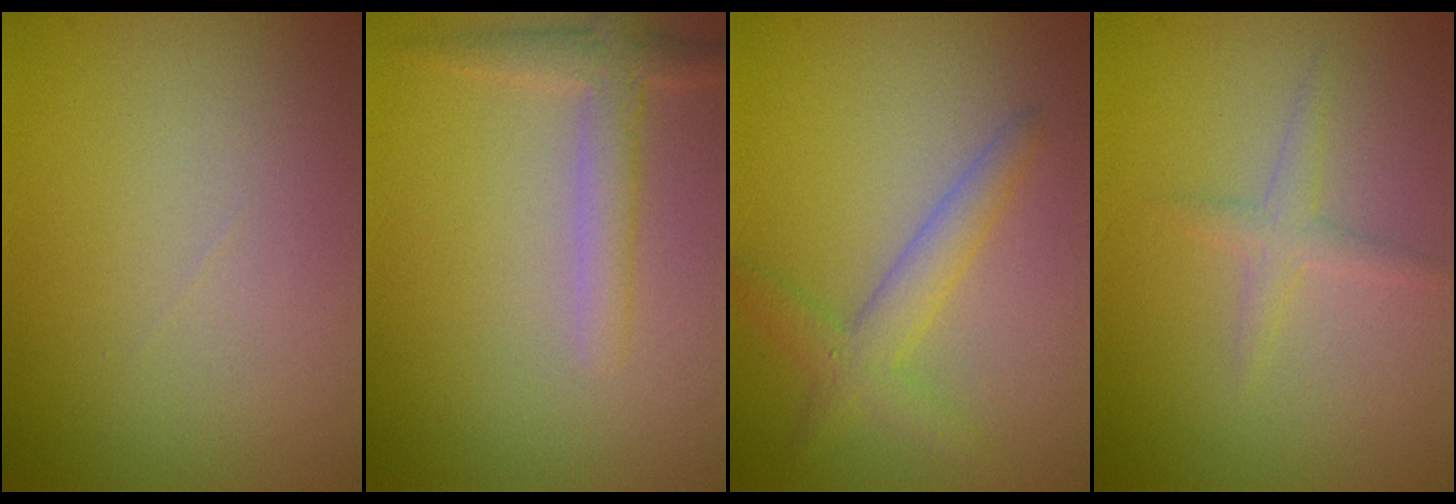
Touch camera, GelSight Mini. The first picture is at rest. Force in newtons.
{"total": 2.6, "press": 2.6, "slide": 0.2}
{"total": 2.9, "press": 2.9, "slide": 0.1}
{"total": 1.4, "press": 1.4, "slide": 0.0}